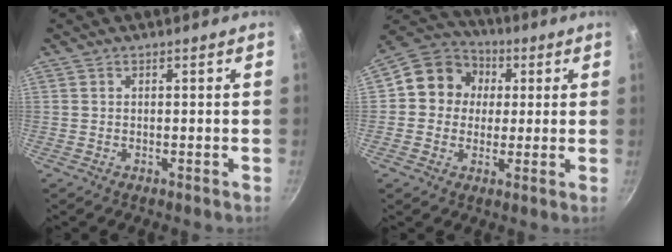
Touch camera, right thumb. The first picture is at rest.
{"total": 11.1, "force": [1.7, 10.0, 4.4], "torque": [-0.041, 0.016, 0.007]}